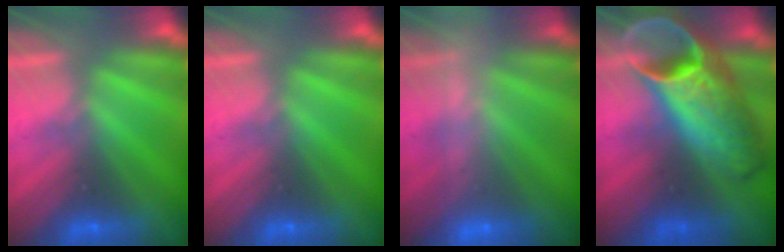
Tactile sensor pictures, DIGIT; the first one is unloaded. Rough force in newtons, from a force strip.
{"total": 0.0}
{"total": 2.5}
{"total": 9.5}